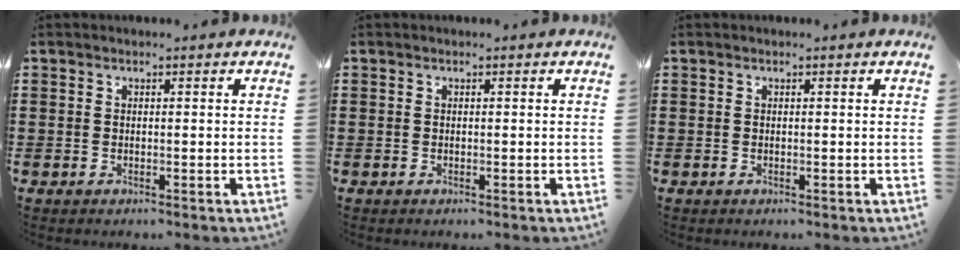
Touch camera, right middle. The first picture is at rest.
{"total": 0.0}
{"total": 0.0}